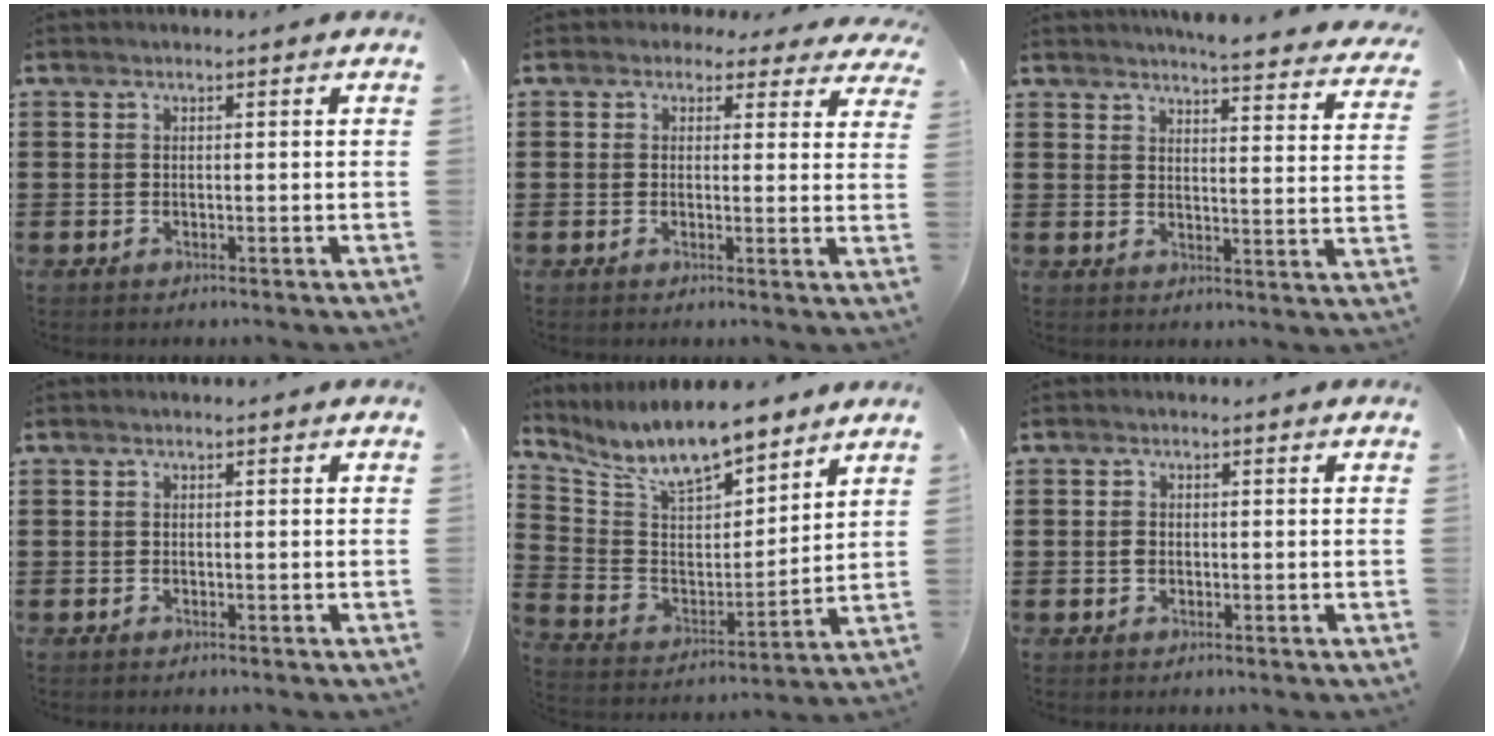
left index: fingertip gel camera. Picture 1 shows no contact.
{"total": 2.1, "force": [1.5, 1.3, 0.7], "torque": [-0.016, 0.002, 0.025]}
{"total": 4.6, "force": [4.5, -0.2, 1.3], "torque": [-0.027, -0.033, 0.073]}
{"total": 0.0}
{"total": 9.5, "force": [8.4, 2.4, 3.7], "torque": [-0.109, -0.041, 0.149]}
{"total": 1.3, "force": [-0.2, 1.0, 0.8], "torque": [-0.018, 0.006, -0.004]}